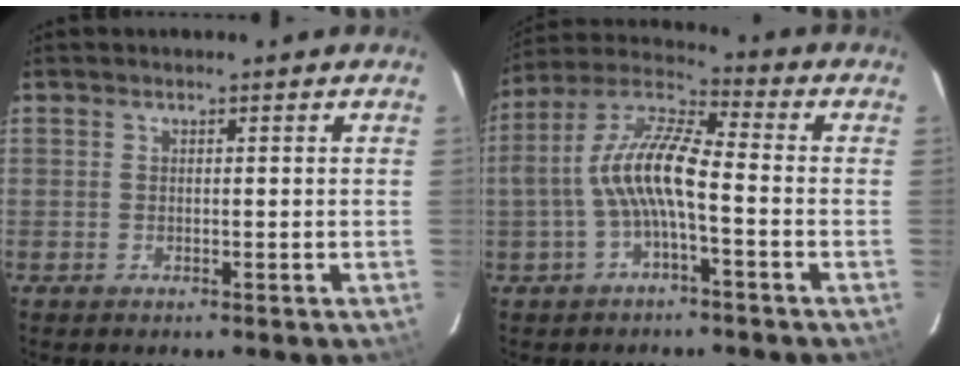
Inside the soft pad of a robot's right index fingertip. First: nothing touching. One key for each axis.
{"total": 10.8, "fx": -2.2, "fy": 2.7, "fz": 10.2, "tx": -0.214, "ty": 0.016, "tz": -0.043}